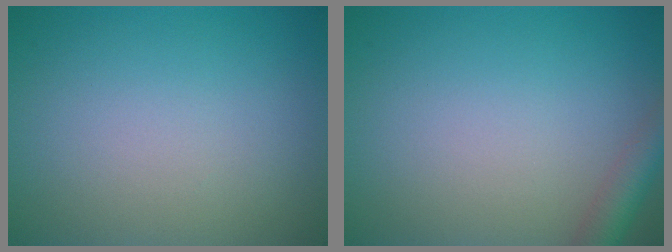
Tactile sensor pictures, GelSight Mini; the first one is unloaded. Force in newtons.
{"total": 2.7, "press": 2.7, "slide": 0.1}